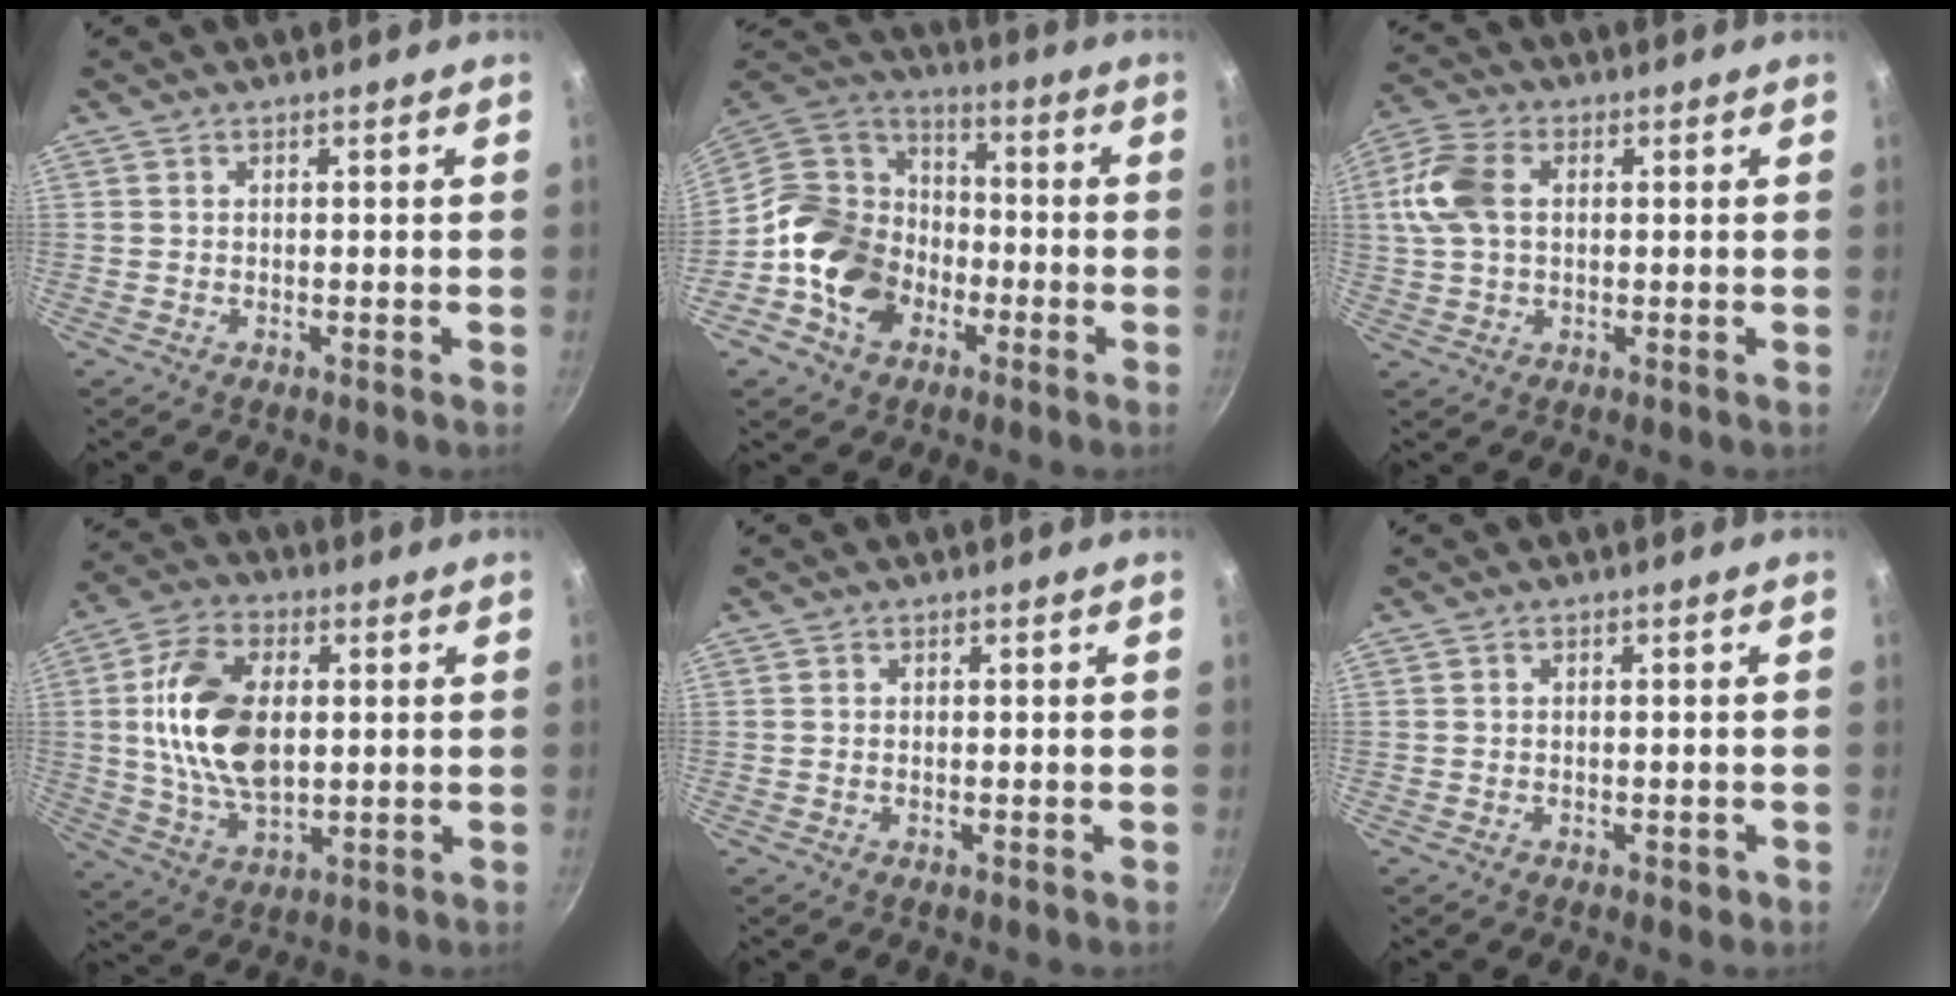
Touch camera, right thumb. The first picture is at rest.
{"total": 16.4, "force": [-5.5, 12.5, 9.1], "torque": [-0.141, 0.052, -0.107]}
{"total": 9.0, "force": [1.5, 5.8, 6.7], "torque": [-0.152, 0.018, 0.028]}
{"total": 16.6, "force": [1.8, 9.6, 13.4], "torque": [-0.246, 0.000, 0.036]}
{"total": 0.0}
{"total": 1.1, "force": [-0.5, 0.6, 0.7], "torque": [-0.006, 0.000, -0.006]}